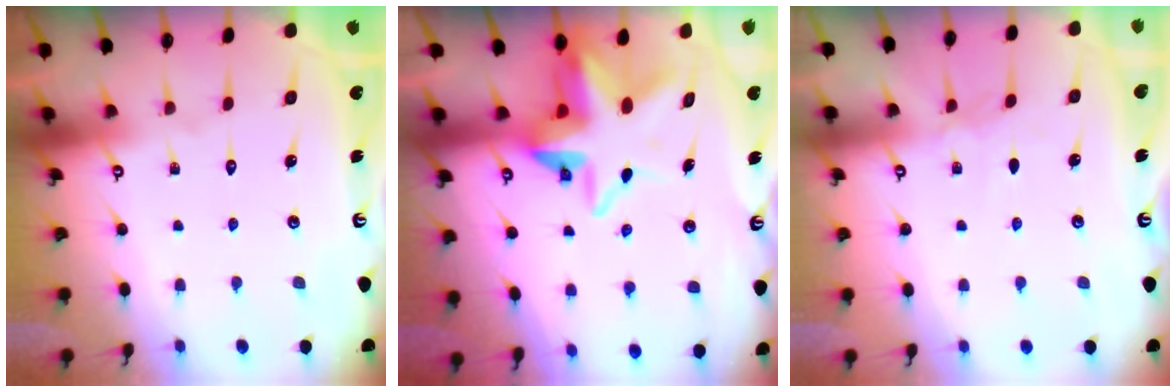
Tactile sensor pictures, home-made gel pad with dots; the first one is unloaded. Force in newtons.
{"total": 9.1, "press": 9.0, "slide": 1.5}
{"total": 4.2, "press": 4.1, "slide": 0.4}